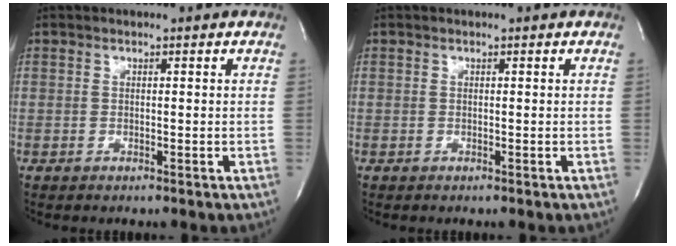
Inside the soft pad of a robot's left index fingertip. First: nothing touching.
{"total": 0.0}